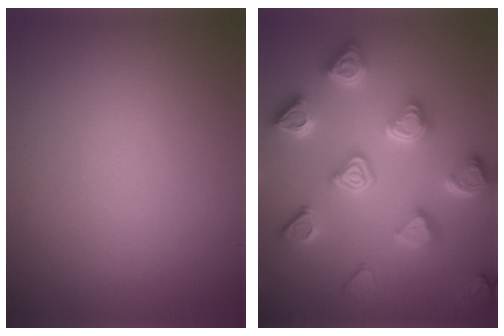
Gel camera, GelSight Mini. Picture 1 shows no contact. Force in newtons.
{"total": 5.4, "press": 5.3, "slide": 1.2}